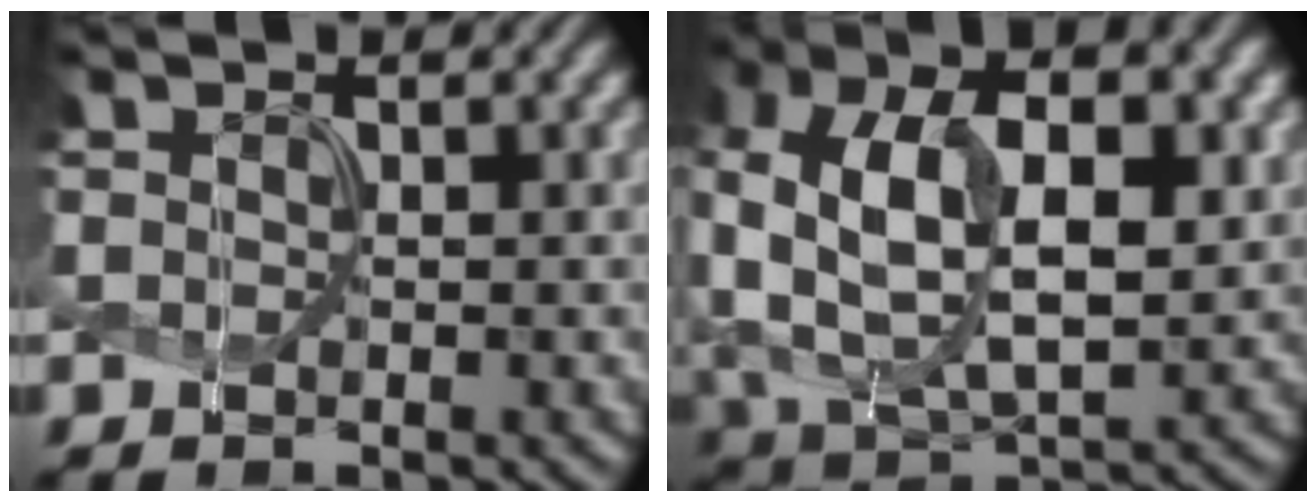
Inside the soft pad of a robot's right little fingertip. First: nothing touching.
{"total": 13.2, "force": [1.2, 7.9, 10.4], "torque": [-0.204, -0.005, 0.026]}